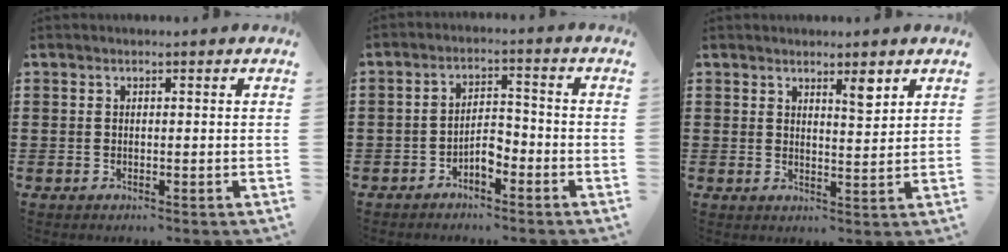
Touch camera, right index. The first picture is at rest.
{"total": 3.7, "force": [-2.3, 1.5, 2.5], "torque": [-0.046, 0.008, -0.046]}
{"total": 3.6, "force": [2.6, 0.8, 2.3], "torque": [-0.032, -0.003, 0.043]}